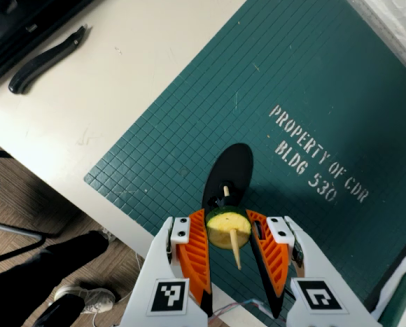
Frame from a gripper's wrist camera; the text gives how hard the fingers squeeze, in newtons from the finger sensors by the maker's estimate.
{"total": 10.9, "left": 10.4, "right": 11.4}